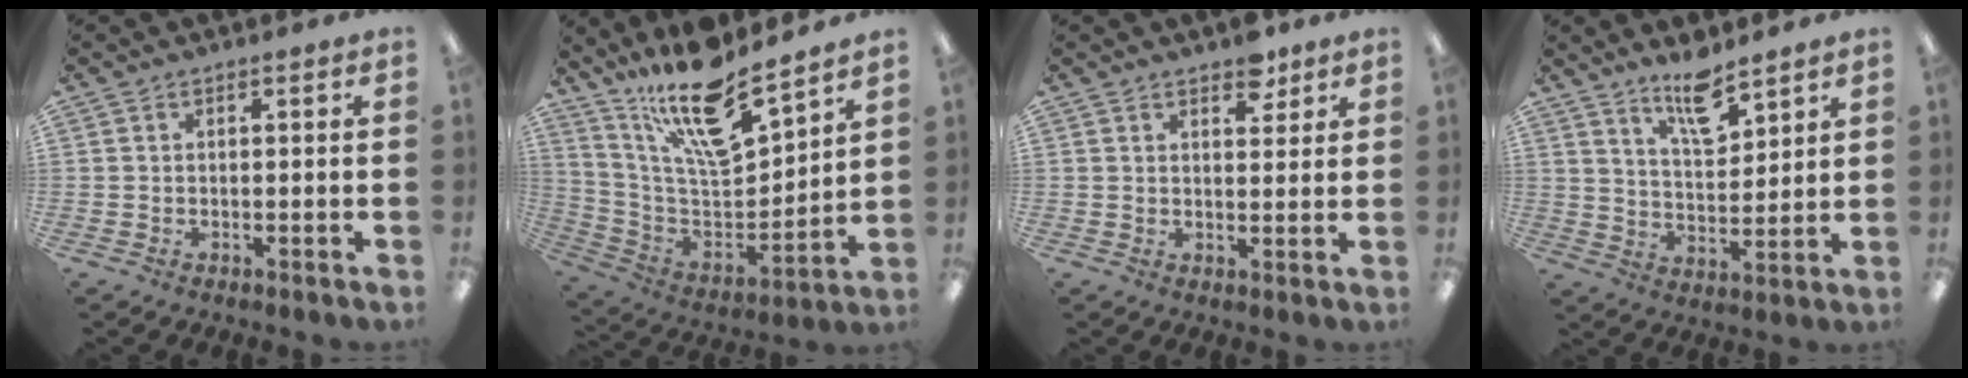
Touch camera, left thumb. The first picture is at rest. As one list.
[{"total": 17.2, "force": [13.7, 4.2, 9.5], "torque": [-0.174, -0.108, 0.234]}, {"total": 5.0, "force": [3.8, 2.5, 2.2], "torque": [-0.010, -0.020, 0.062]}, {"total": 9.8, "force": [7.7, 3.2, 5.1], "torque": [-0.071, -0.051, 0.131]}]